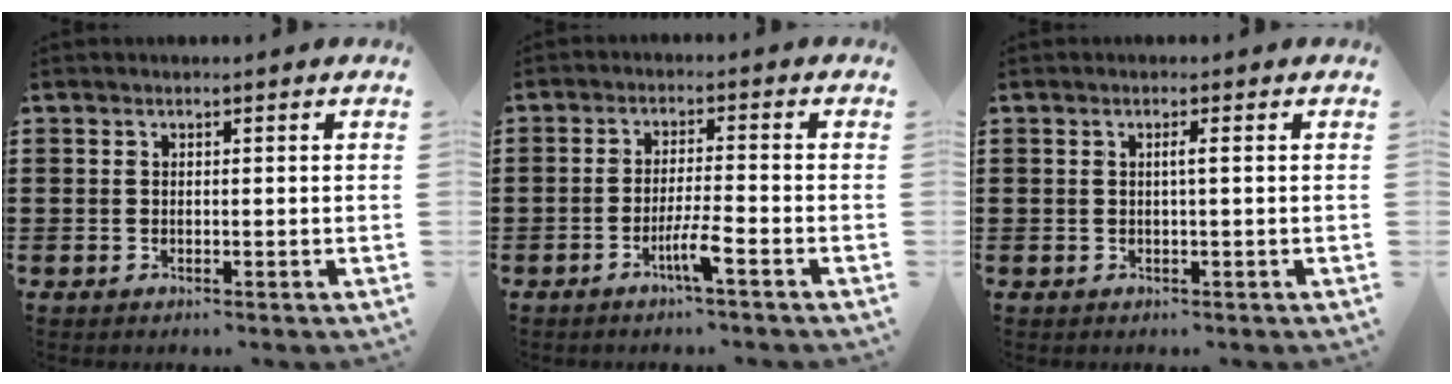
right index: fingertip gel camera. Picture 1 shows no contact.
{"total": 4.2, "force": [-2.4, -0.1, 3.5], "torque": [-0.064, -0.007, -0.045]}
{"total": 1.5, "force": [-0.1, -0.1, 1.5], "torque": [-0.026, -0.001, -0.004]}